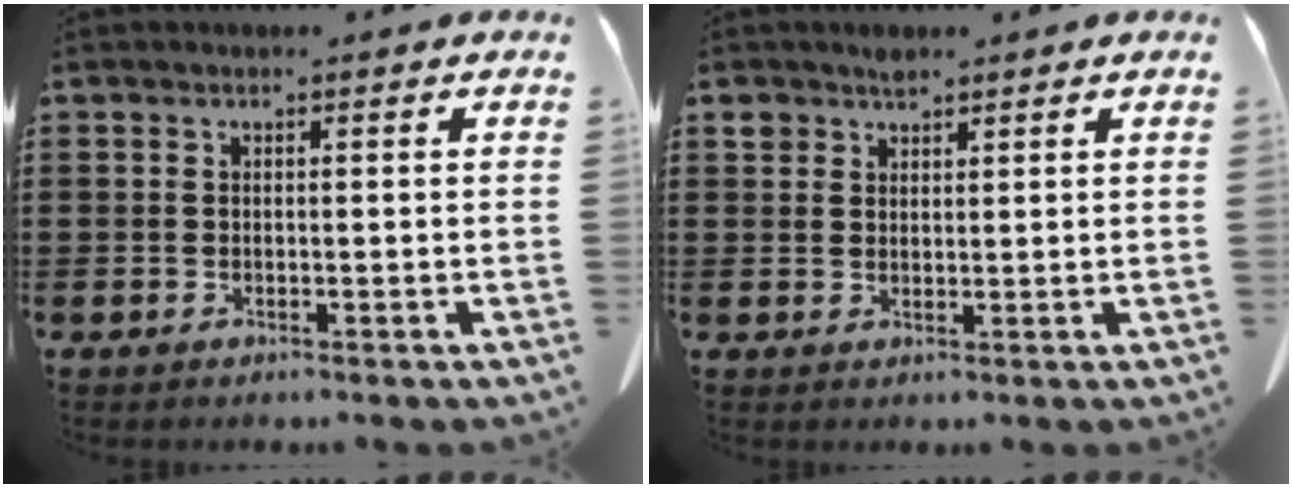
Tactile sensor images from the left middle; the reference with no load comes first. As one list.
[{"total": 2.3, "force": [1.9, 1.1, 0.6], "torque": [-0.017, 0.000, 0.038]}]